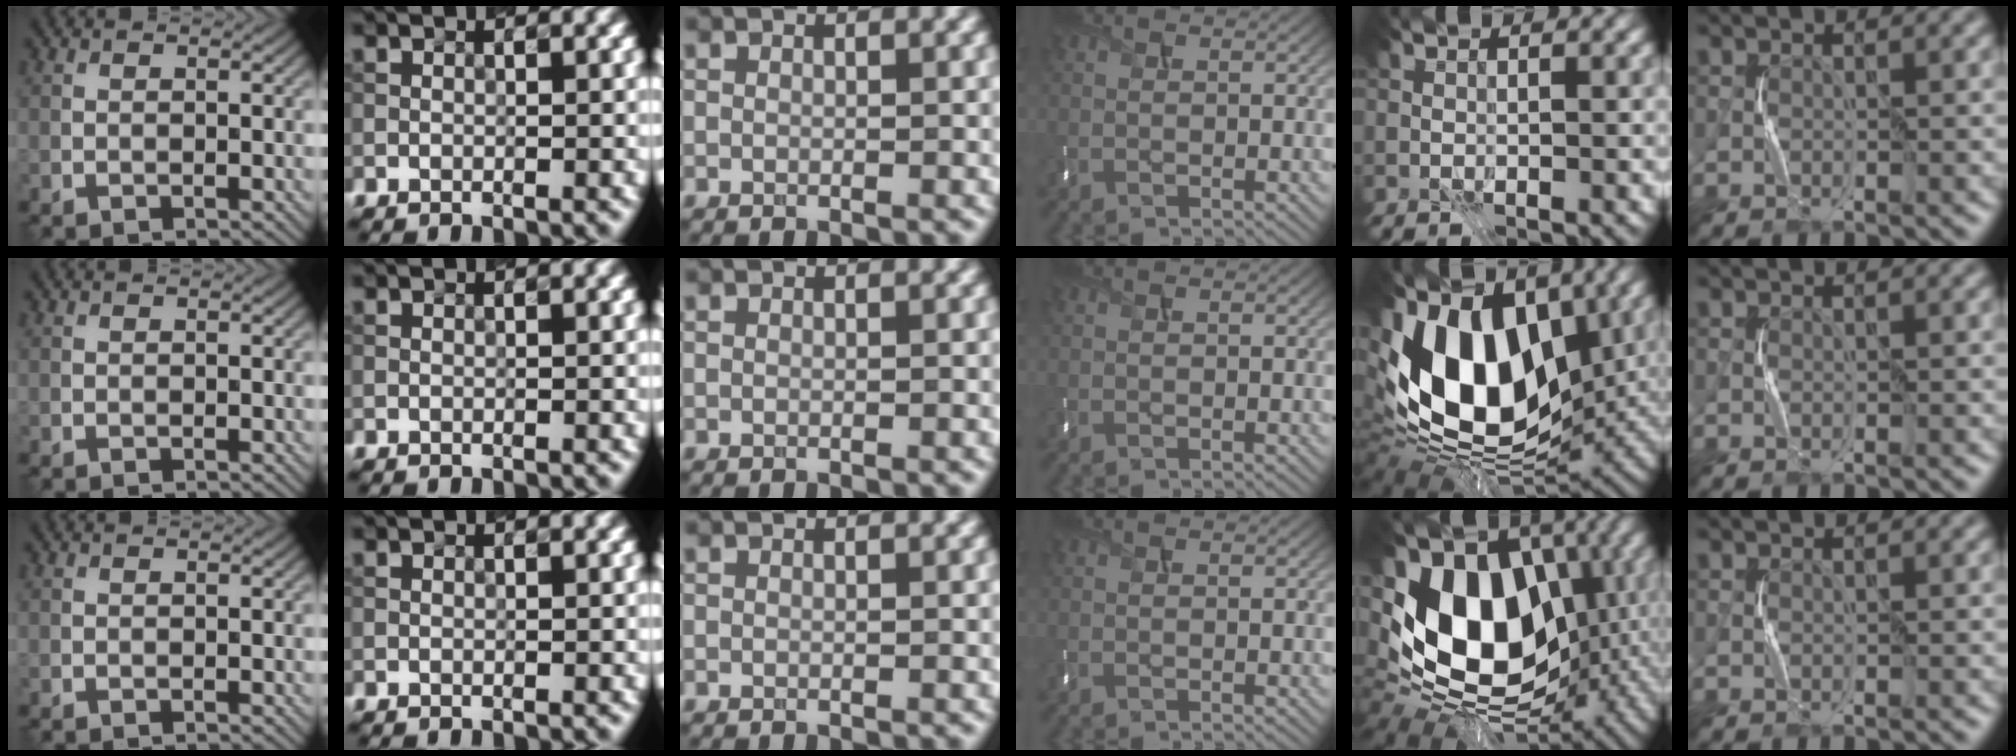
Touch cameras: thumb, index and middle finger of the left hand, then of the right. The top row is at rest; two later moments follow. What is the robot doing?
{"motion": "press", "object": "mouse"}